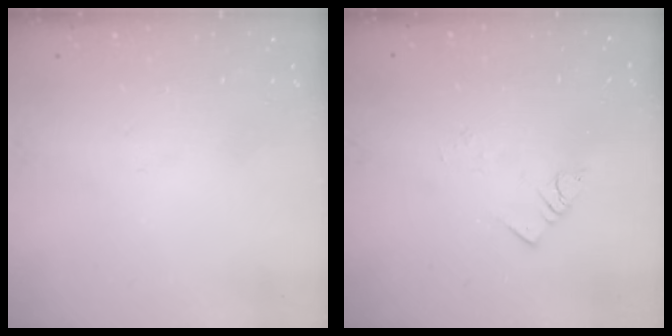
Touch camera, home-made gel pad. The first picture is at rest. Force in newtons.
{"total": 2.8, "press": 2.8, "slide": 0.3}